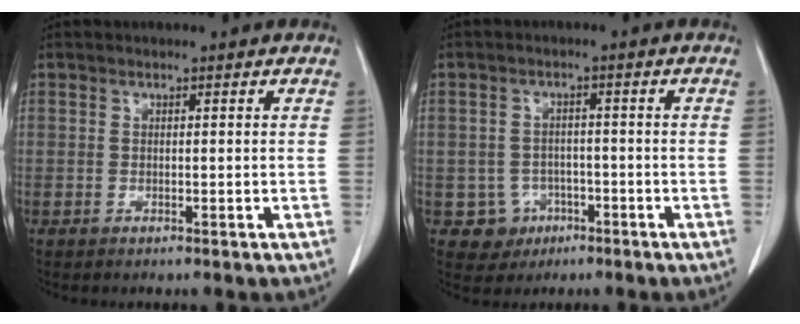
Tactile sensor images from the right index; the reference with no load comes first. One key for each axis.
{"total": 4.5, "fx": -1.7, "fy": 4.2, "fz": 0.2, "tx": 0.003, "ty": 0.014, "tz": -0.016}